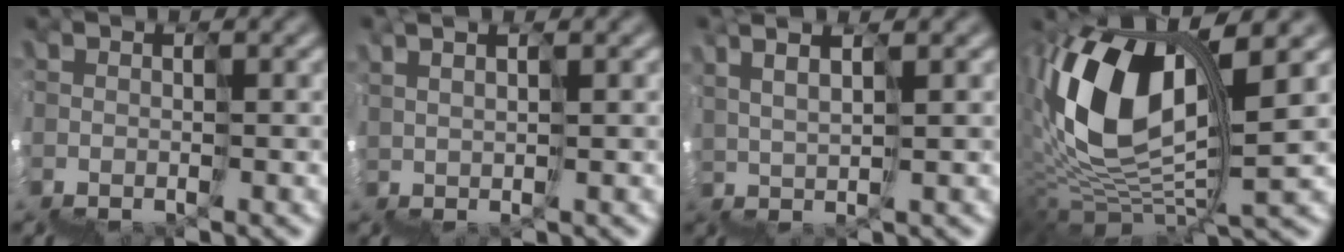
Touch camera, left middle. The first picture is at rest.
{"total": 3.4, "force": [3.4, -0.4, 0.7], "torque": [0.001, 0.029, 0.065]}
{"total": 4.6, "force": [4.4, -0.9, 0.7], "torque": [-0.003, 0.037, 0.085]}
{"total": 8.0, "force": [5.9, 1.8, 5.0], "torque": [-0.122, 0.038, 0.105]}